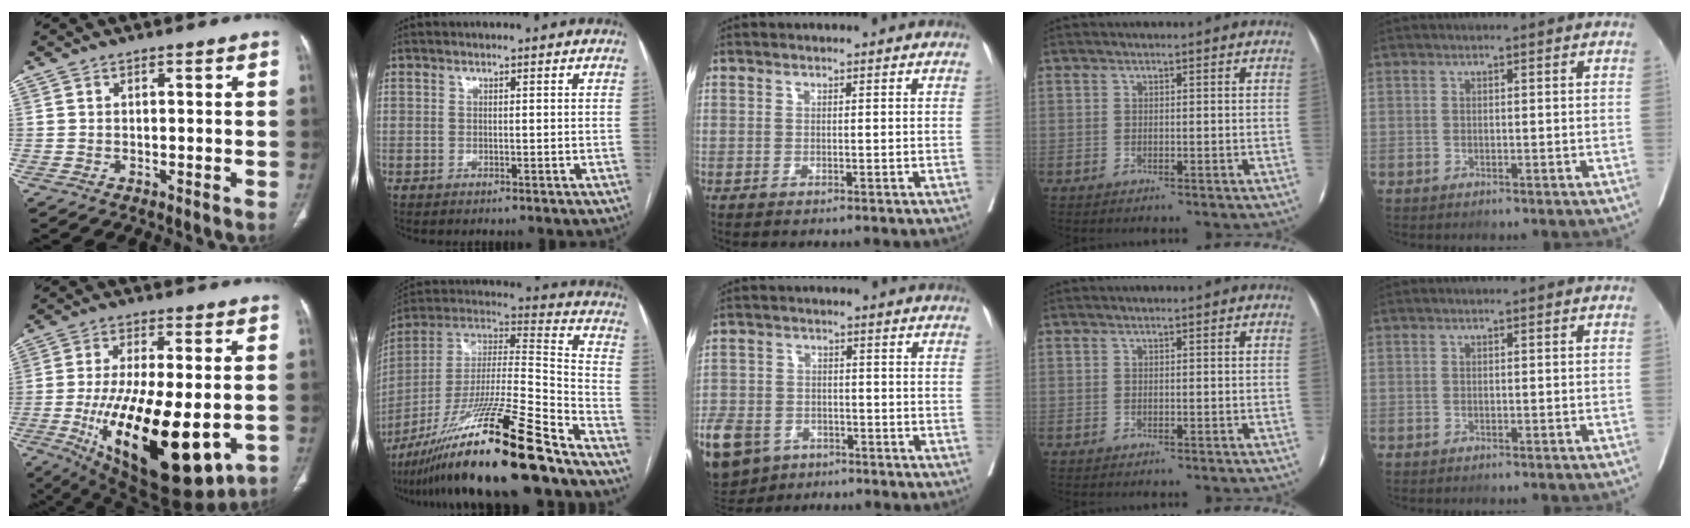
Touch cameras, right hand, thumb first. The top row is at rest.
{"thumb": {"total": 26.1, "force": [-6.3, 10.4, 23.1], "torque": [-0.389, -0.031, -0.076]}, "index": {"total": 25.8, "force": [-18.9, -0.1, 17.5], "torque": [-0.314, -0.028, -0.341]}, "middle": {"total": 15.1, "force": [-9.2, 9.9, 6.9], "torque": [-0.195, -0.012, -0.149]}}